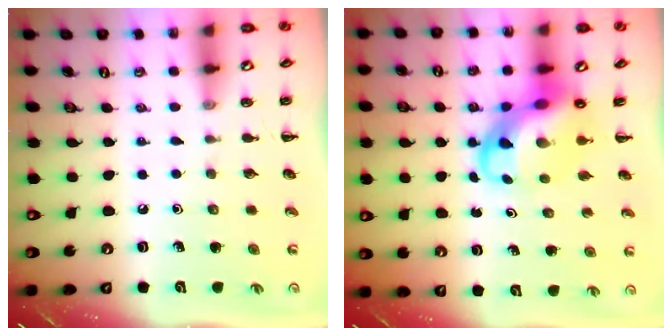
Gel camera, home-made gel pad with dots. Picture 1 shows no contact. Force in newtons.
{"total": 7.6, "press": 7.3, "slide": 2.1}